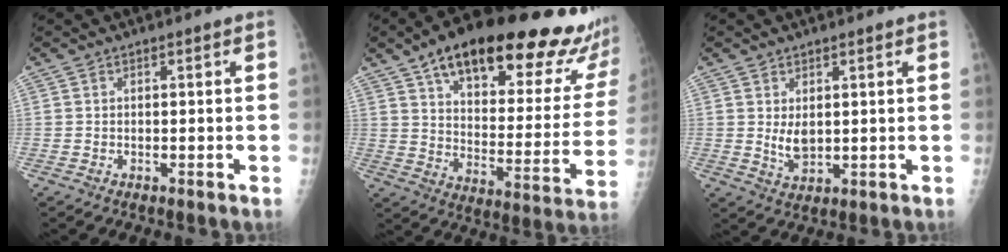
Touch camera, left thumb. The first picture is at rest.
{"total": 30.4, "force": [22.1, 10.1, 18.3], "torque": [-0.227, -0.070, 0.309]}
{"total": 3.9, "force": [1.0, 2.3, 3.1], "torque": [-0.046, -0.015, 0.024]}